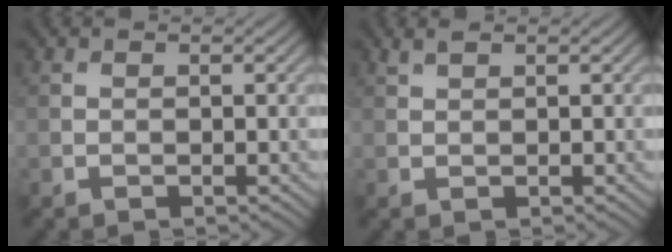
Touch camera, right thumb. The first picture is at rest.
{"total": 1.0, "force": [0.9, 0.2, 0.6], "torque": [-0.019, 0.005, 0.018]}